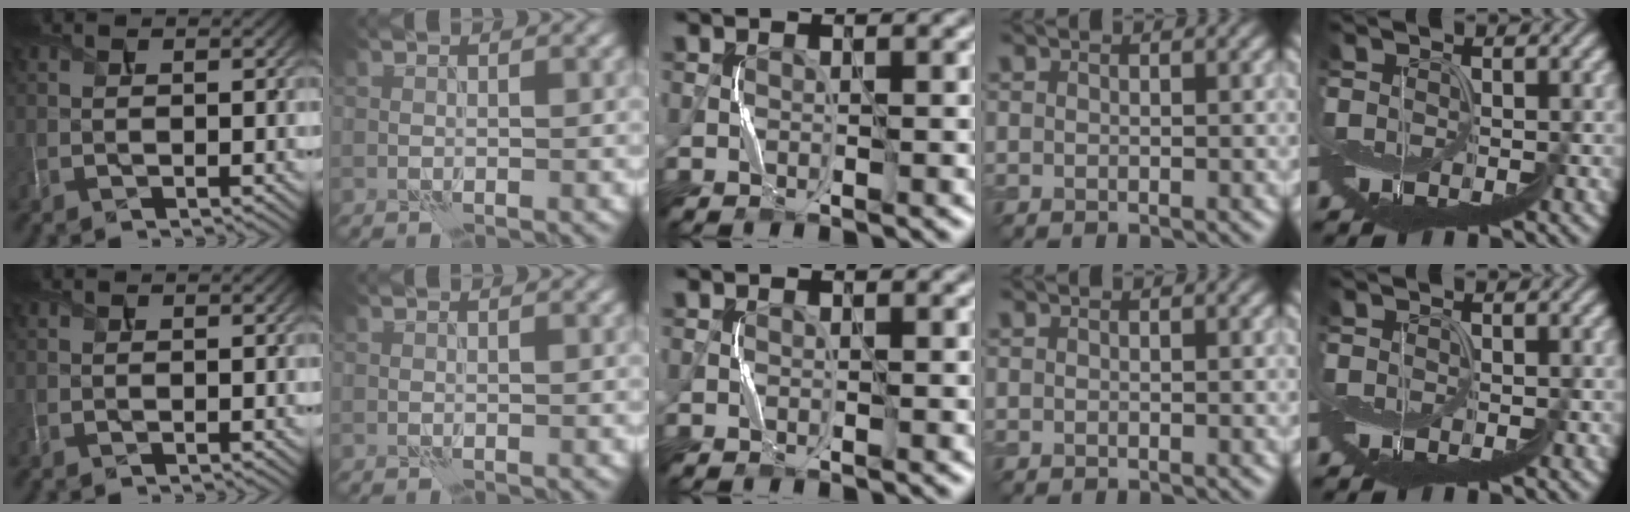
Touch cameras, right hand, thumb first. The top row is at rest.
{}